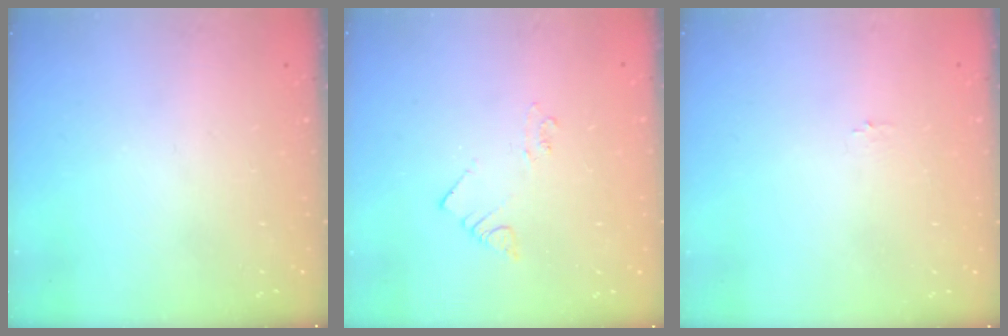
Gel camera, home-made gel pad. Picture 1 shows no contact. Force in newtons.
{"total": 1.9, "press": 1.9, "slide": 0.3}
{"total": 0.8, "press": 0.8, "slide": 0.2}